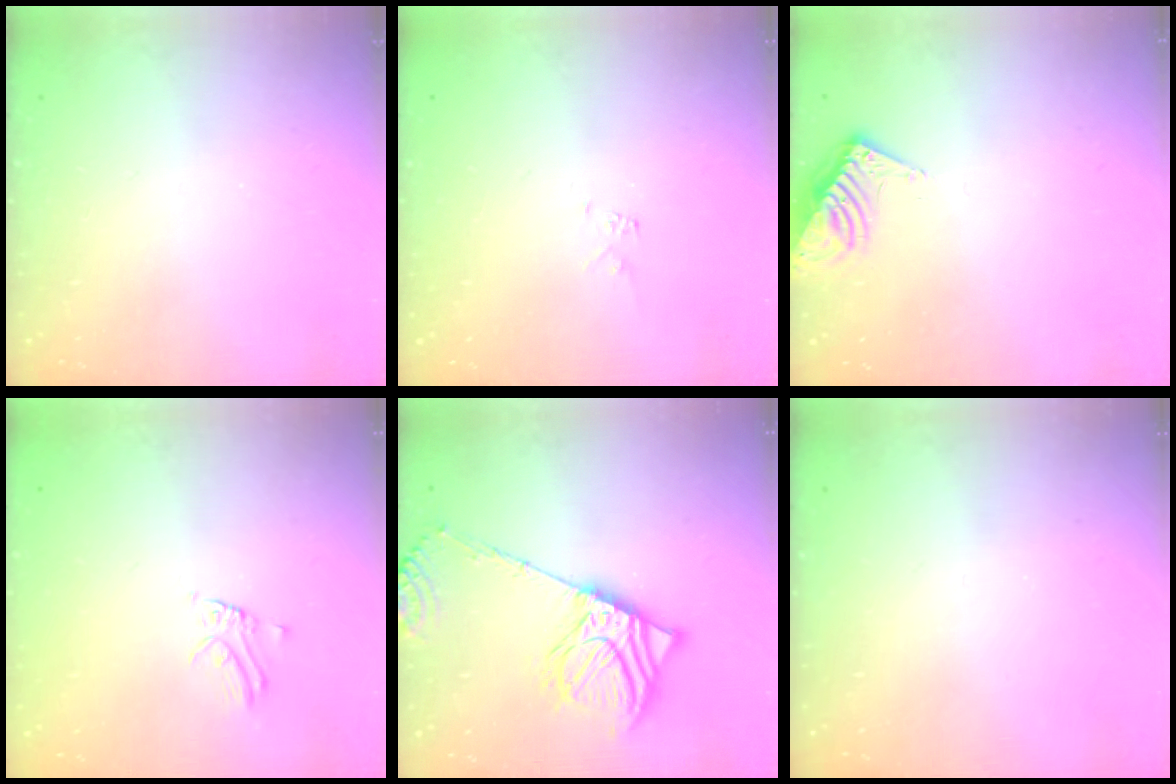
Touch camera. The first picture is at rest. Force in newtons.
{"total": 3.7, "press": 3.7, "slide": 0.1}
{"total": 9.4, "press": 9.4, "slide": 0.8}
{"total": 1.8, "press": 1.8, "slide": 0.1}
{"total": 15.4, "press": 15.1, "slide": 2.9}
{"total": 0.0}